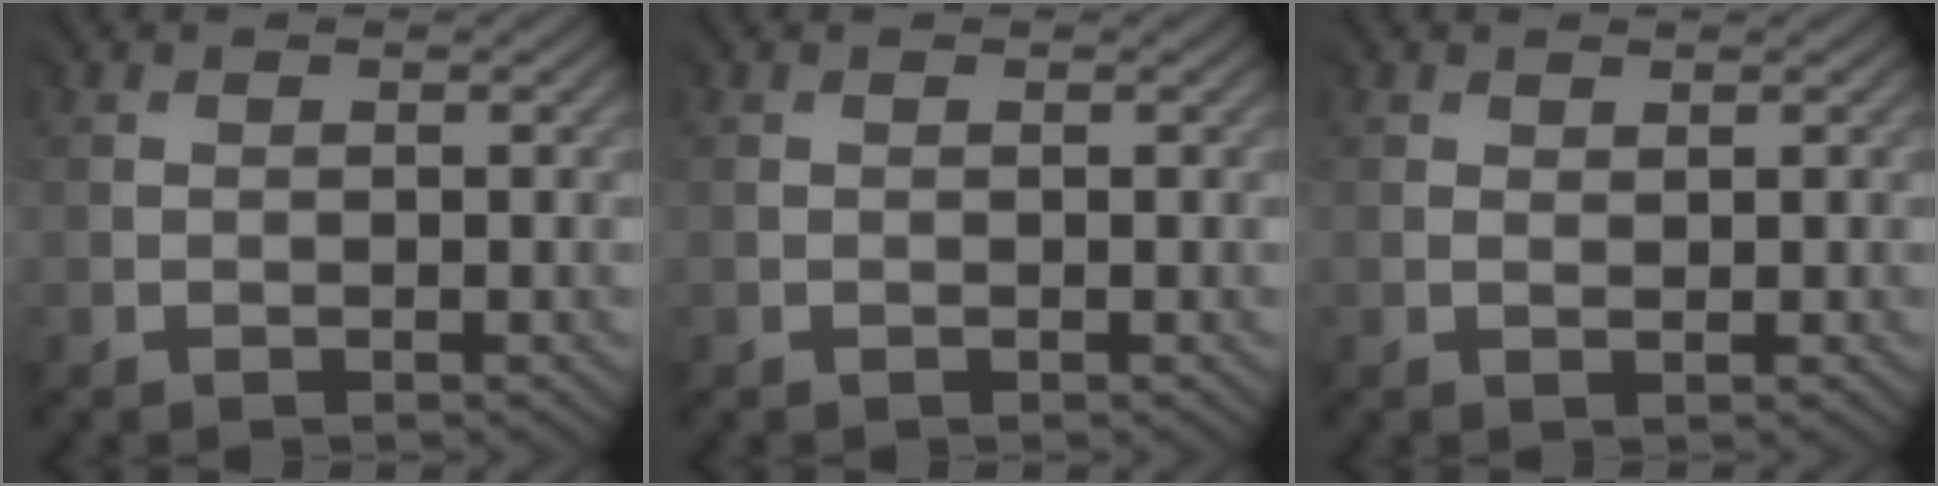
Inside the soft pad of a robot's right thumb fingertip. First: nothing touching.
{"total": 0.0}
{"total": 0.8, "force": [0.7, 0.0, -0.1], "torque": [0.001, 0.001, 0.016]}